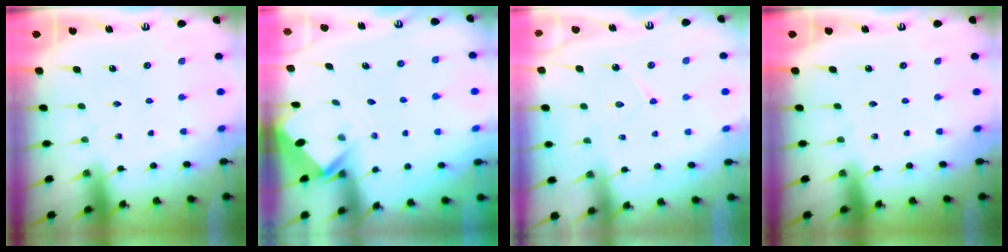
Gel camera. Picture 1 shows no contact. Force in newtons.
{"total": 2.5, "press": 2.5, "slide": 0.2}
{"total": 7.3, "press": 7.2, "slide": 0.8}
{"total": 0.0}